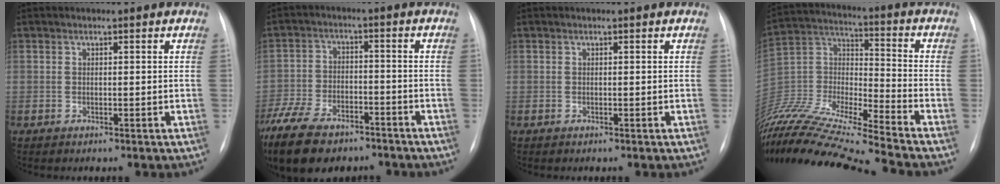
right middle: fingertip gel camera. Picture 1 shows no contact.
{"total": 18.8, "force": [-13.1, 9.3, 9.8], "torque": [-0.273, -0.023, -0.216]}
{"total": 0.0}
{"total": 22.8, "force": [-20.8, -1.6, 9.1], "torque": [-0.197, -0.013, -0.377]}